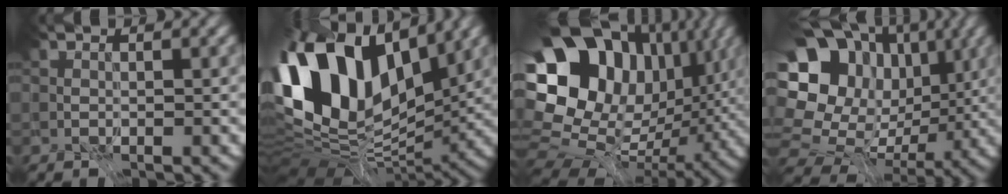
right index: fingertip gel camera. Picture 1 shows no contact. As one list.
[{"total": 14.9, "force": [2.9, 7.9, 12.3], "torque": [-0.254, 0.026, 0.051]}, {"total": 15.4, "force": [3.8, 11.3, 9.8], "torque": [-0.168, 0.008, 0.085]}, {"total": 16.9, "force": [2.8, 14.8, 7.7], "torque": [-0.160, 0.044, 0.044]}]